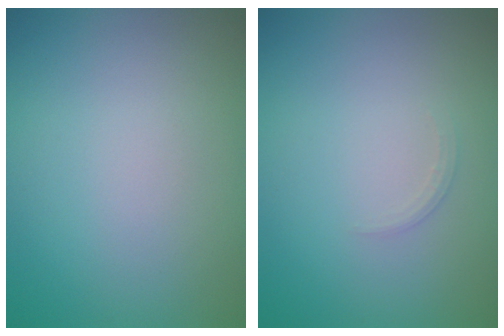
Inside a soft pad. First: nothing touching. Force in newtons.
{"total": 0.7, "press": 0.7, "slide": 0.1}